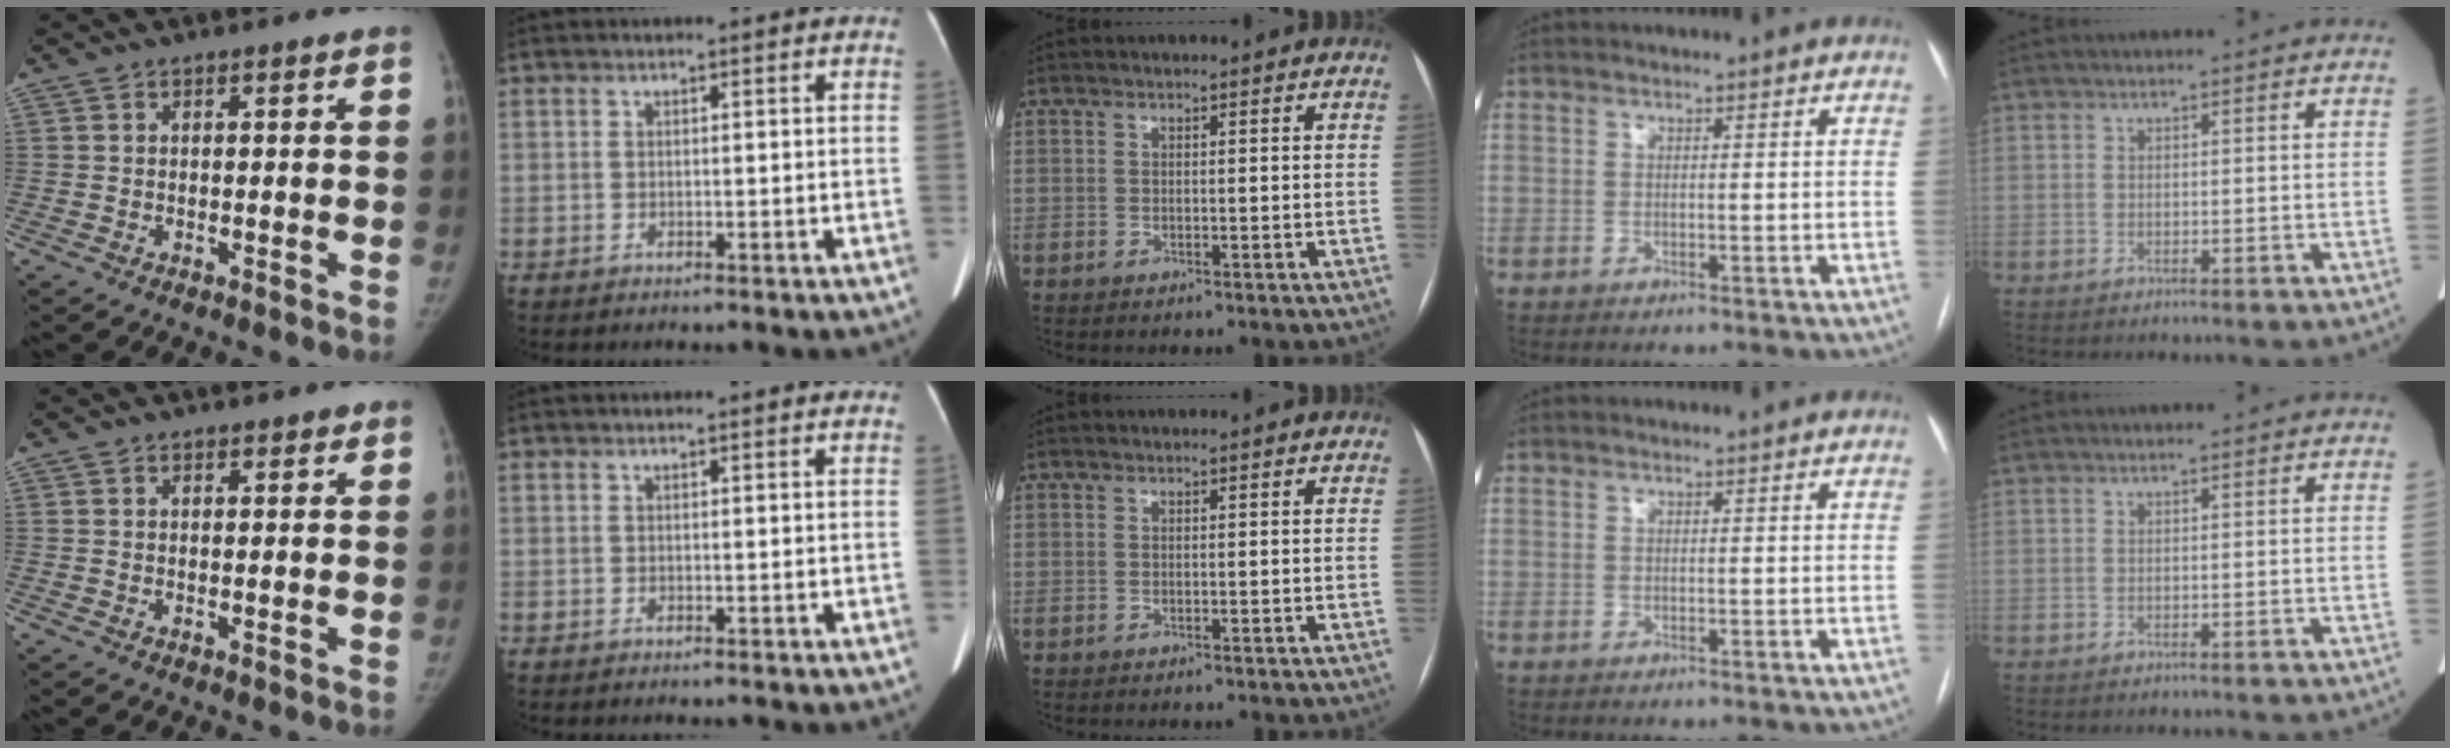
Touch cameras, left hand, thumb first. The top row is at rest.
{"thumb": {"total": 1.2, "force": [0.9, 0.7, 0.4], "torque": [0.007, -0.004, 0.008]}, "index": {"total": 2.6, "force": [2.4, 0.2, 1.0], "torque": [-0.013, 0.012, 0.020]}}